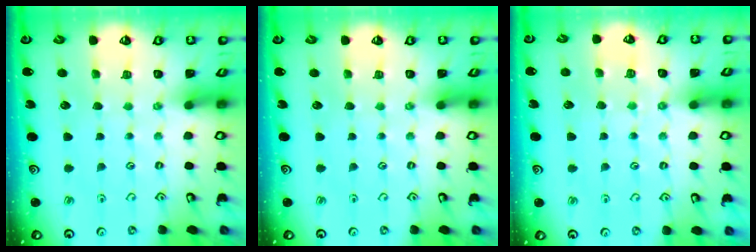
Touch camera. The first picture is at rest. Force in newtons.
{"total": 0.0}
{"total": 2.5, "press": 2.5, "slide": 0.4}